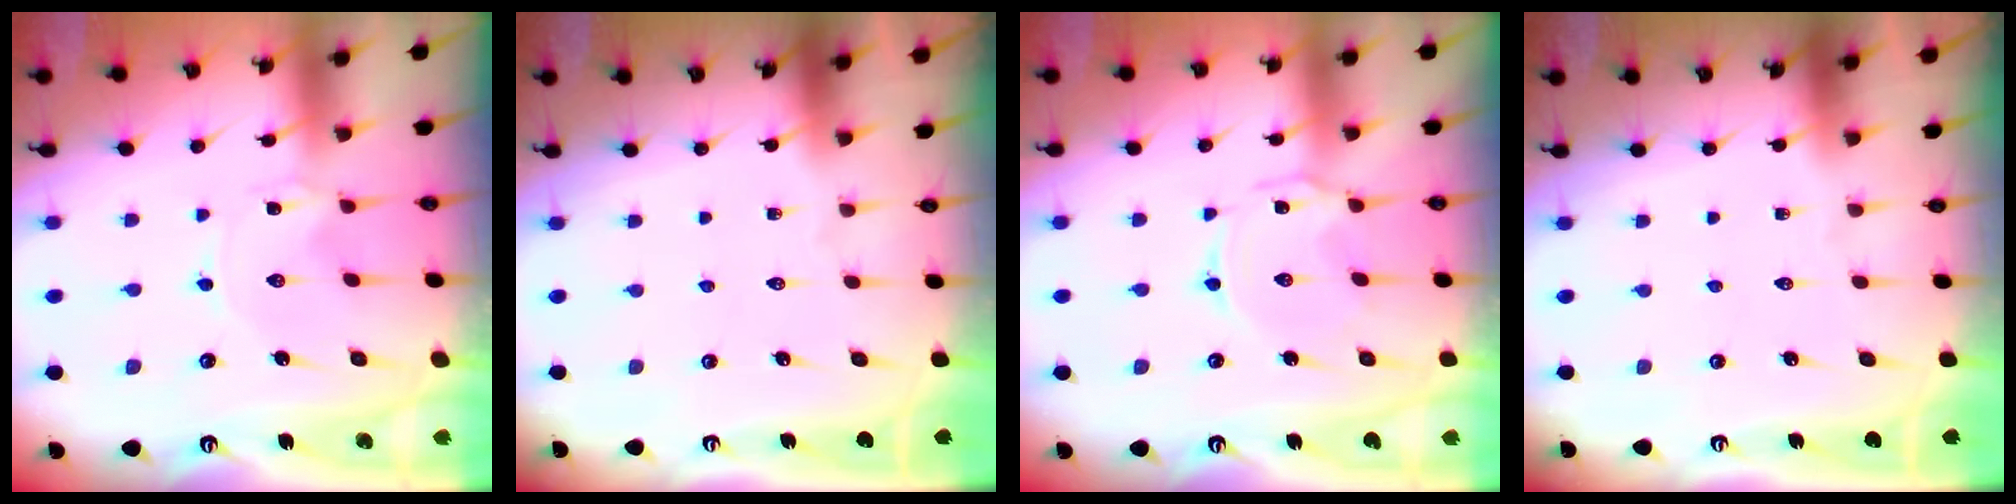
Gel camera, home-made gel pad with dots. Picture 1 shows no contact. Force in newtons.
{"total": 0.0}
{"total": 1.8, "press": 1.7, "slide": 0.4}
{"total": 0.0}